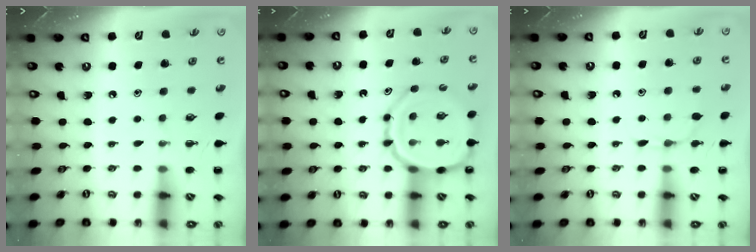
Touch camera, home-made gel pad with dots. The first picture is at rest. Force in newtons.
{"total": 13.5, "press": 13.2, "slide": 2.6}
{"total": 4.4, "press": 4.2, "slide": 1.2}